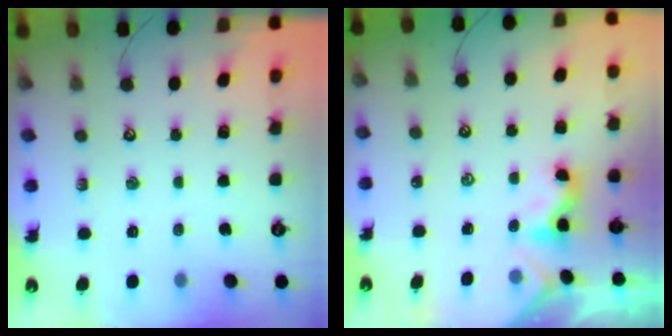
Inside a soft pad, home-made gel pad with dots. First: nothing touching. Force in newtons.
{"total": 2.3, "press": 2.3, "slide": 0.1}